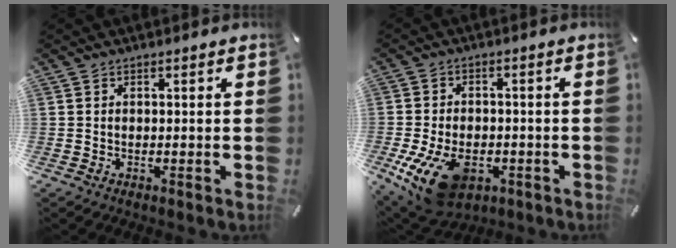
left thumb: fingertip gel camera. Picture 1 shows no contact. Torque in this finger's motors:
{"motor_torque": [1.02, 3.14, 0.94, 0.00, 0.19]}